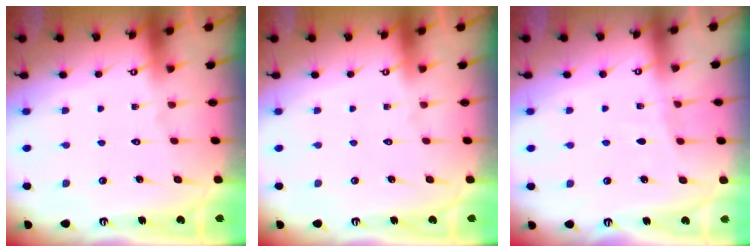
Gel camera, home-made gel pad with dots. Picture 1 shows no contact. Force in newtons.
{"total": 0.0}
{"total": 2.4, "press": 2.4, "slide": 0.4}